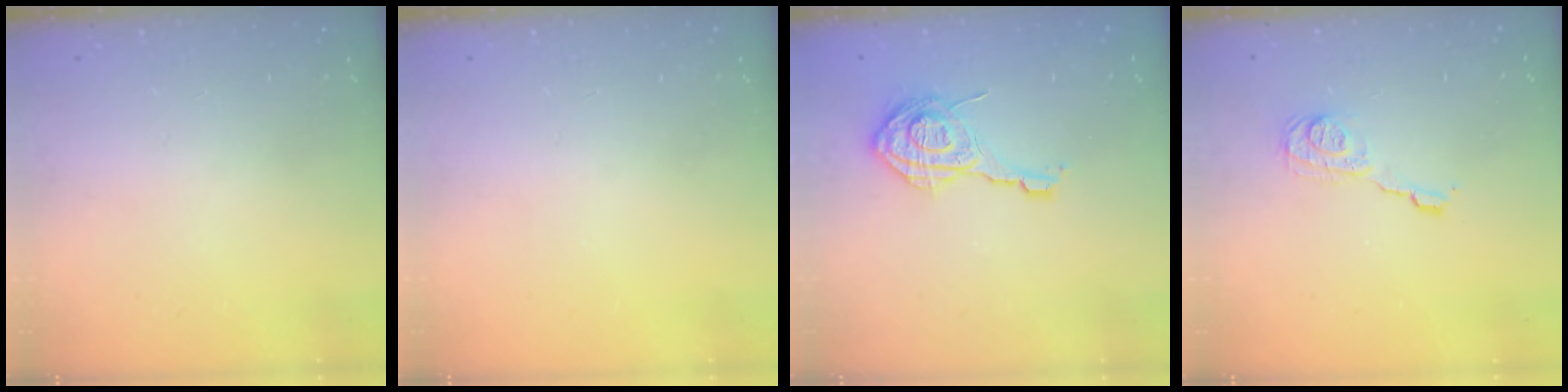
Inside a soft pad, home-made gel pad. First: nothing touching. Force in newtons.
{"total": 0.0}
{"total": 14.0, "press": 14.0, "slide": 0.6}
{"total": 8.4, "press": 8.4, "slide": 0.3}